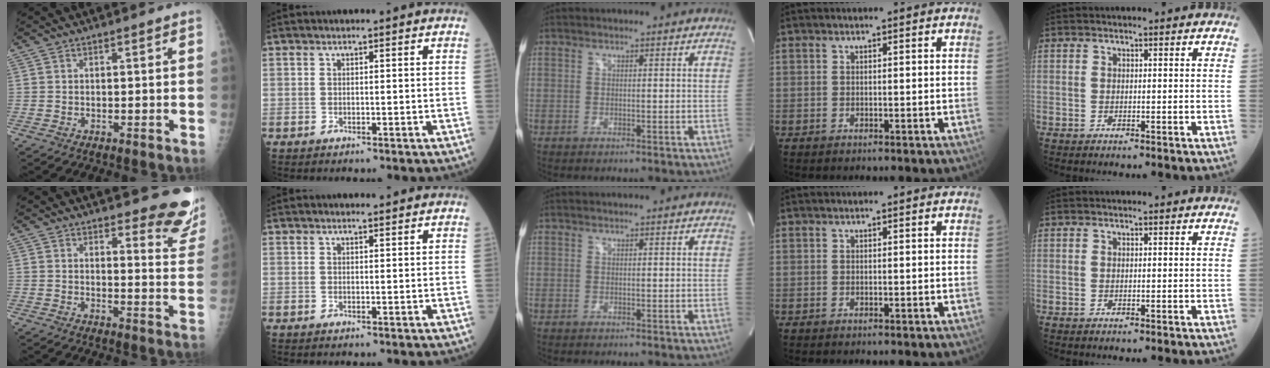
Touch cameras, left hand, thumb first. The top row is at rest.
{"thumb": {"total": 10.9, "force": [9.4, 2.9, 4.7], "torque": [-0.017, -0.074, 0.092]}, "index": {"total": 0.8, "force": [0.7, 0.1, 0.4], "torque": [-0.014, 0.000, 0.011]}}